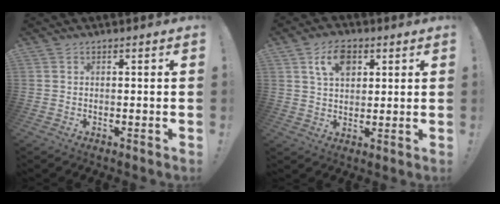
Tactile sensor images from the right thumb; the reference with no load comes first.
{"total": 9.1, "force": [4.1, 6.0, 5.5], "torque": [-0.095, 0.003, 0.078]}